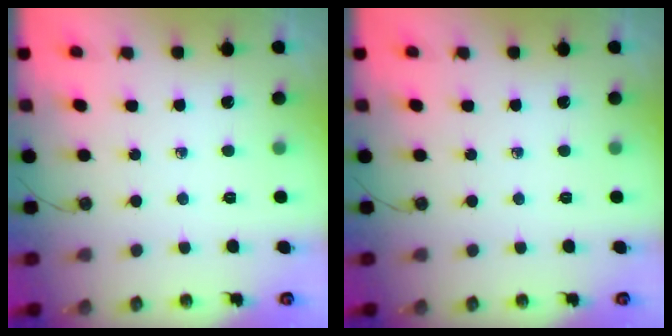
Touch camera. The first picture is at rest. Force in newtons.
{"total": 0.0}